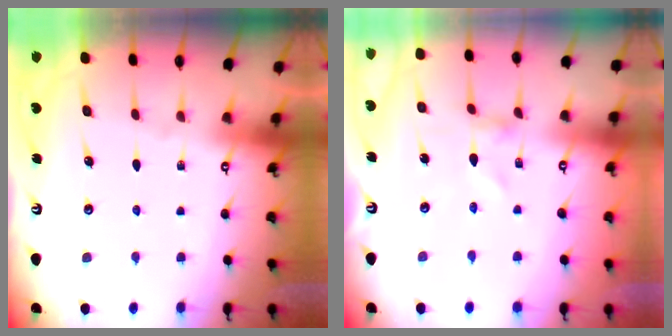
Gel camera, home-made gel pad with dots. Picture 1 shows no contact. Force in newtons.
{"total": 0.0}